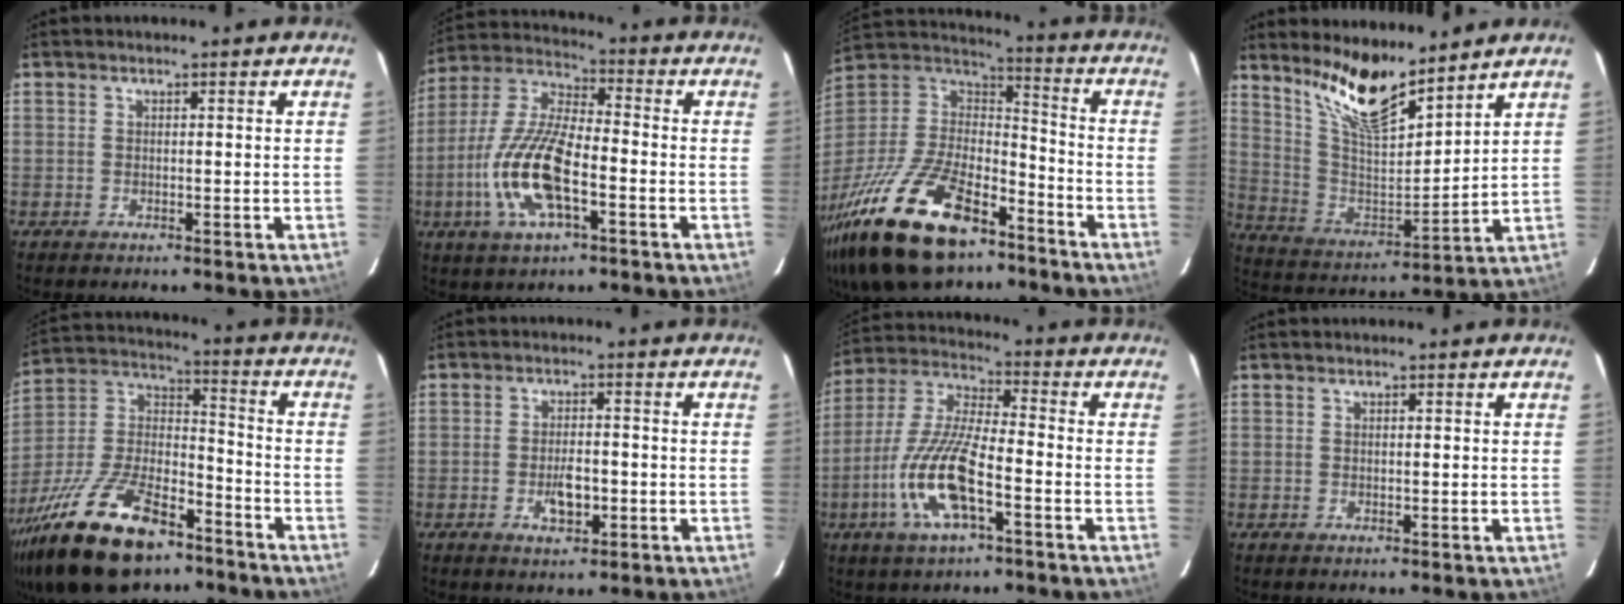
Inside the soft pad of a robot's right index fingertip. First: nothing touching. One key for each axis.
{"total": 15.6, "fx": -5.1, "fy": 5.6, "fz": 13.7, "tx": -0.291, "ty": -0.006, "tz": -0.101}
{"total": 31.3, "fx": -19.9, "fy": 14.2, "fz": 19.5, "tx": -0.413, "ty": -0.034, "tz": -0.328}
{"total": 13.9, "fx": 10.9, "fy": 3.0, "fz": 8.0, "tx": -0.155, "ty": -0.017, "tz": 0.211}
{"total": 26.7, "fx": -17.2, "fy": 11.6, "fz": 16.8, "tx": -0.349, "ty": -0.016, "tz": -0.291}
{"total": 4.8, "fx": -1.6, "fy": 2.2, "fz": 3.9, "tx": -0.077, "ty": -0.002, "tz": -0.022}
{"total": 14.6, "fx": -5.9, "fy": 3.9, "fz": 12.8, "tx": -0.274, "ty": -0.009, "tz": -0.117}
{"total": 0.0}